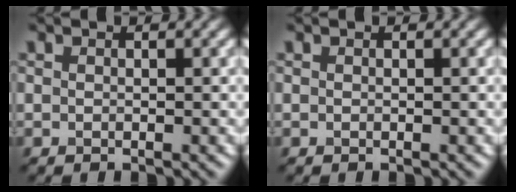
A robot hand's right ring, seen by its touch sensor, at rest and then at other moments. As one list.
[{"total": 0.0}]